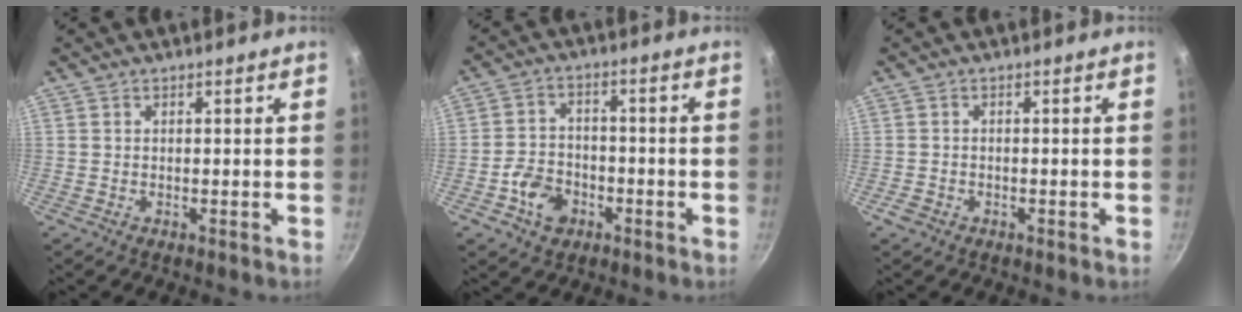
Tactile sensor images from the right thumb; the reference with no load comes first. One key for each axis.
{"total": 7.5, "fx": -3.3, "fy": 5.6, "fz": 3.8, "tx": -0.054, "ty": 0.030, "tz": -0.062}
{"total": 1.7, "fx": -0.9, "fy": 1.3, "fz": 0.7, "tx": -0.017, "ty": 0.005, "tz": -0.015}